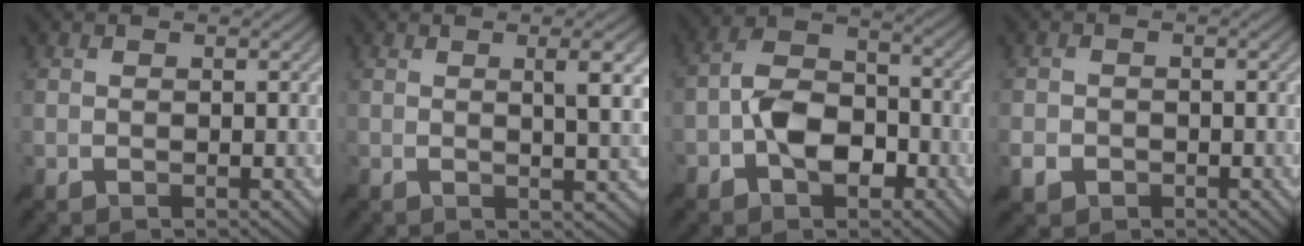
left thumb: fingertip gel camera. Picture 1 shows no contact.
{"total": 5.5, "force": [1.3, 0.6, 5.3], "torque": [-0.086, 0.014, 0.021]}
{"total": 7.8, "force": [-2.9, 4.2, 5.9], "torque": [-0.111, 0.014, -0.066]}
{"total": 2.4, "force": [-1.3, 1.7, 1.1], "torque": [-0.028, -0.003, -0.031]}